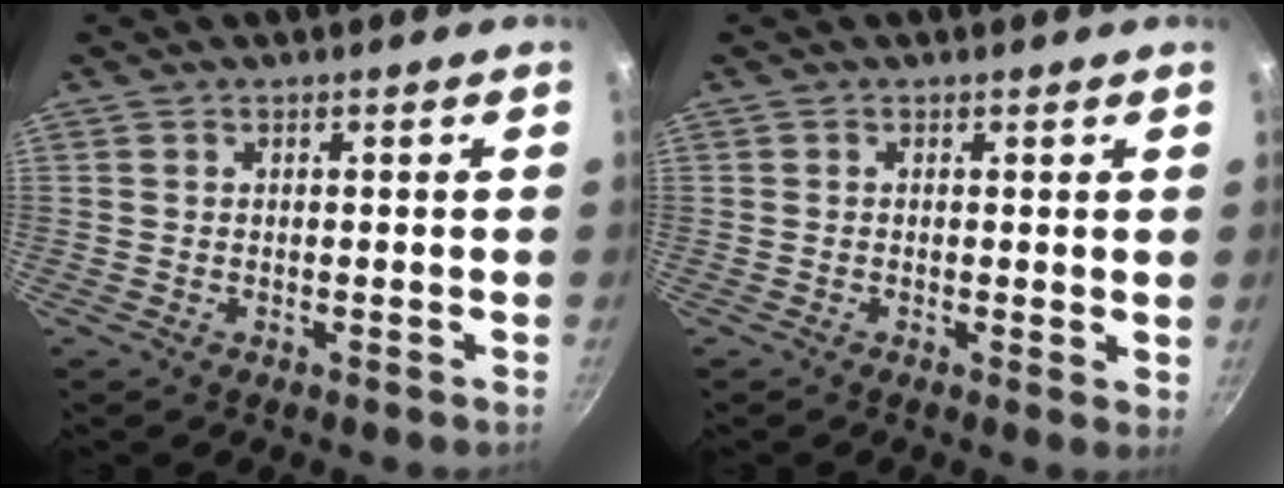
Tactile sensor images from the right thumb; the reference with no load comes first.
{"total": 1.6, "force": [0.2, 0.7, 1.4], "torque": [-0.019, -0.003, 0.000]}